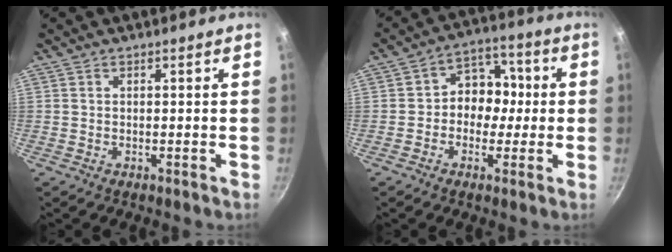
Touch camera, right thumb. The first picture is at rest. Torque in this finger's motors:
{"motor_torque": [-0.14, 0.31, 0.18, 0.05, 0.02]}